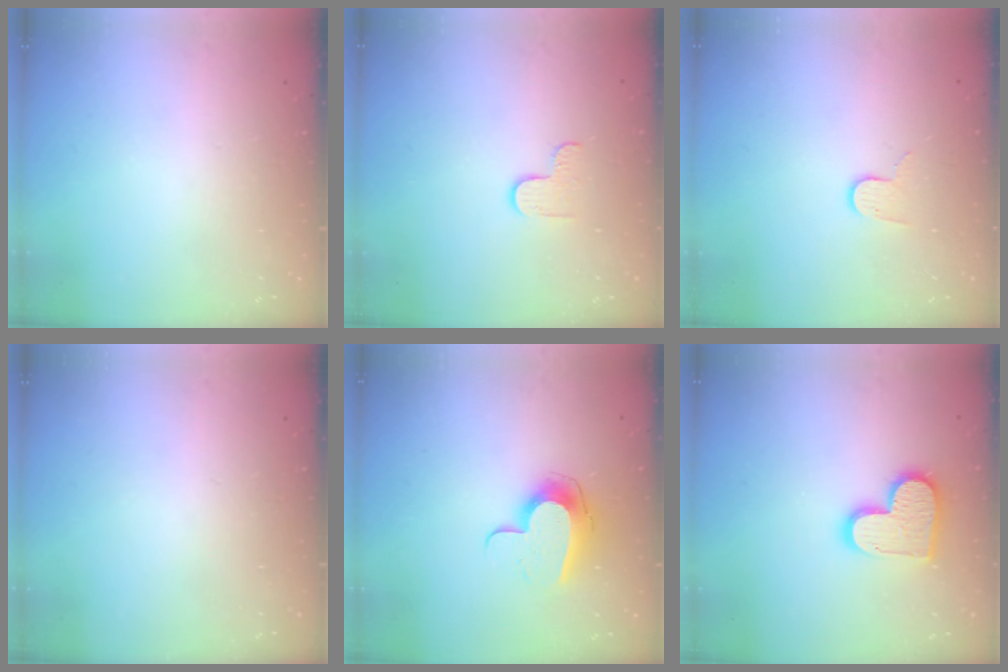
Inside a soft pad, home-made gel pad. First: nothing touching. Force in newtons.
{"total": 2.9, "press": 2.9, "slide": 0.3}
{"total": 6.0, "press": 6.0, "slide": 0.2}
{"total": 0.0}
{"total": 10.7, "press": 10.6, "slide": 0.7}
{"total": 13.8, "press": 13.7, "slide": 1.1}